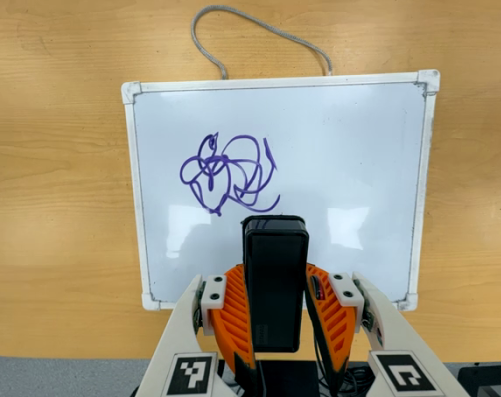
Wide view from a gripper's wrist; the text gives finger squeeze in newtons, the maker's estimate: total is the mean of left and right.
{"total": 5.0, "left": 3.3, "right": 6.7}